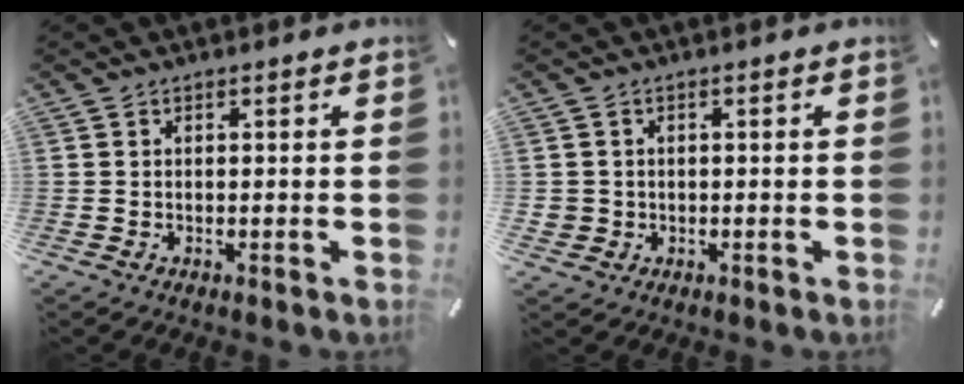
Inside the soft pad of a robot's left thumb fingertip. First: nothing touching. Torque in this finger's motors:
{"motor_torque": [0.08, 0.03, -0.02, -0.08, 0.01]}